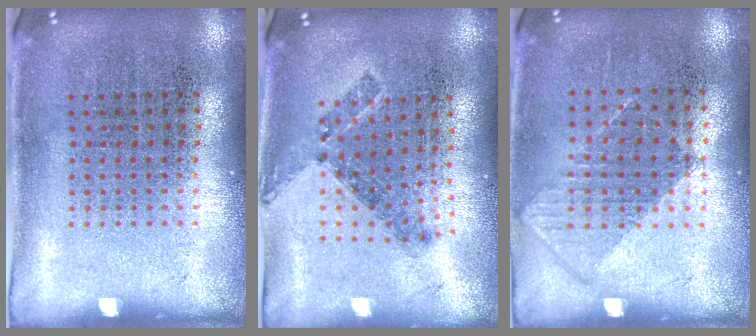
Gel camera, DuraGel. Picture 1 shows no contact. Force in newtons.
{"total": 0.8, "press": 0.7, "slide": 0.4}
{"total": 0.8, "press": 0.7, "slide": 0.4}